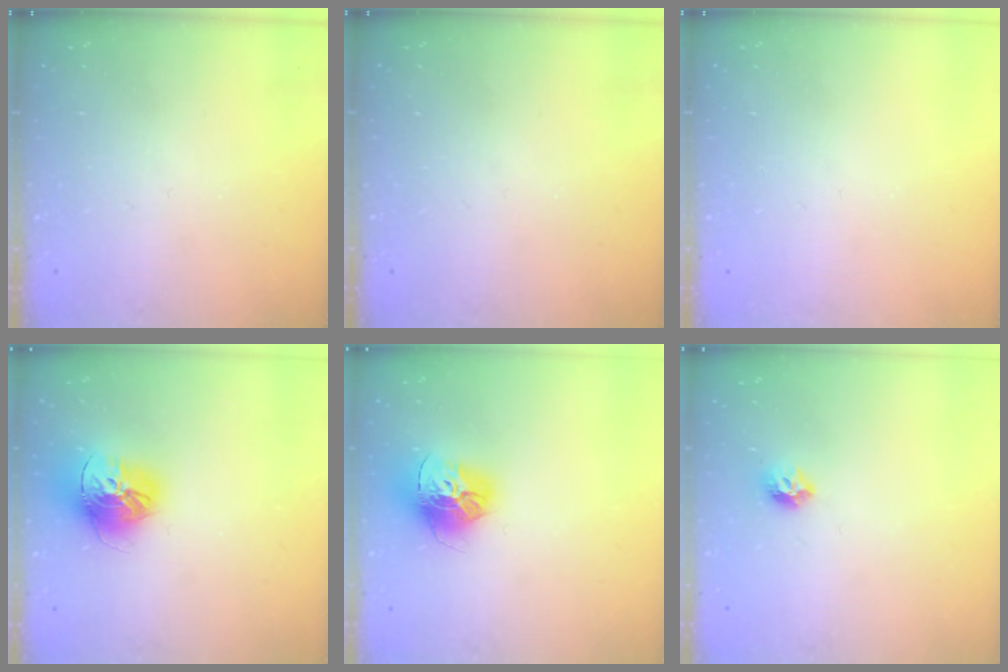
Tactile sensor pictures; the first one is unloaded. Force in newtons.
{"total": 0.0}
{"total": 0.0}
{"total": 15.9, "press": 15.9, "slide": 1.5}
{"total": 14.8, "press": 14.8, "slide": 1.6}
{"total": 5.8, "press": 5.7, "slide": 0.9}